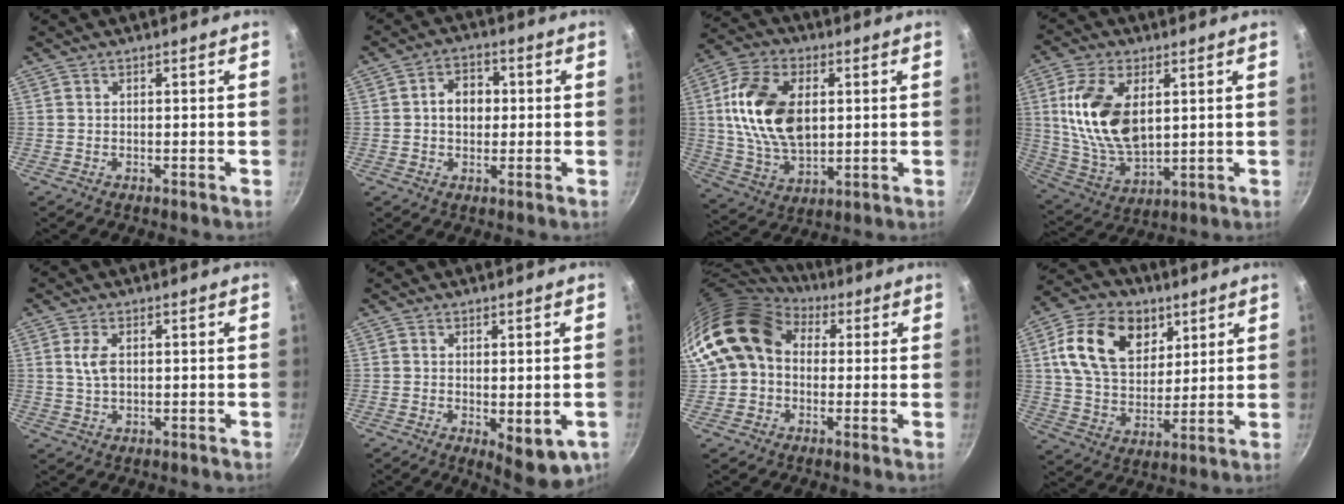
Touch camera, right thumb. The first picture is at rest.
{"total": 6.2, "force": [0.4, 4.7, 4.0], "torque": [-0.033, 0.013, 0.000]}
{"total": 18.0, "force": [2.7, 11.2, 13.8], "torque": [-0.244, -0.005, 0.050]}
{"total": 16.5, "force": [3.6, 9.5, 13.0], "torque": [-0.238, -0.019, 0.080]}
{"total": 4.1, "force": [0.8, 2.4, 3.2], "torque": [-0.059, 0.001, 0.015]}
{"total": 7.3, "force": [-1.5, 3.1, 6.4], "torque": [-0.075, -0.007, -0.008]}
{"total": 13.6, "force": [2.6, 10.9, 7.7], "torque": [-0.112, 0.024, 0.030]}
{"total": 17.5, "force": [6.9, 12.2, 10.5], "torque": [-0.162, -0.017, 0.117]}